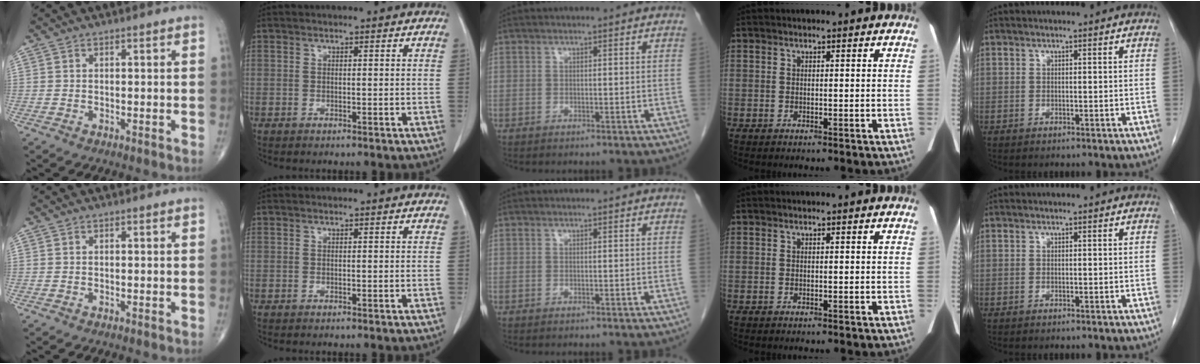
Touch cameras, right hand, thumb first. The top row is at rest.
{}